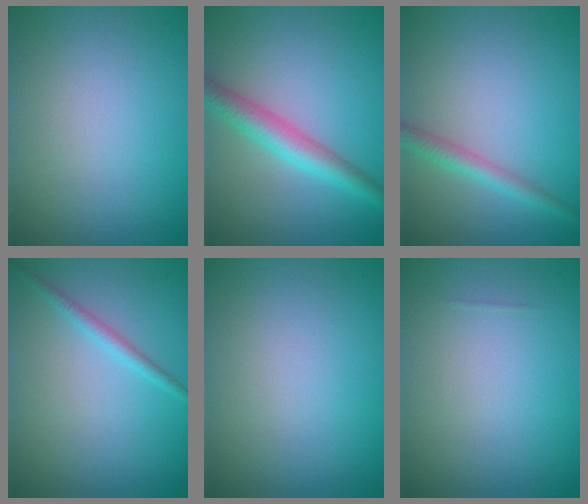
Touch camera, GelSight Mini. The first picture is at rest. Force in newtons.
{"total": 3.8, "press": 3.8, "slide": 0.1}
{"total": 2.2, "press": 2.2, "slide": 0.1}
{"total": 1.3, "press": 1.3, "slide": 0.0}
{"total": 0.0}
{"total": 0.0}